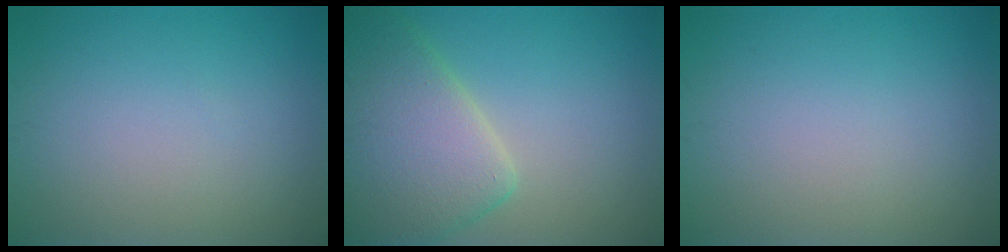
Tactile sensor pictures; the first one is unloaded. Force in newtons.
{"total": 7.4, "press": 7.4, "slide": 0.4}
{"total": 0.0}